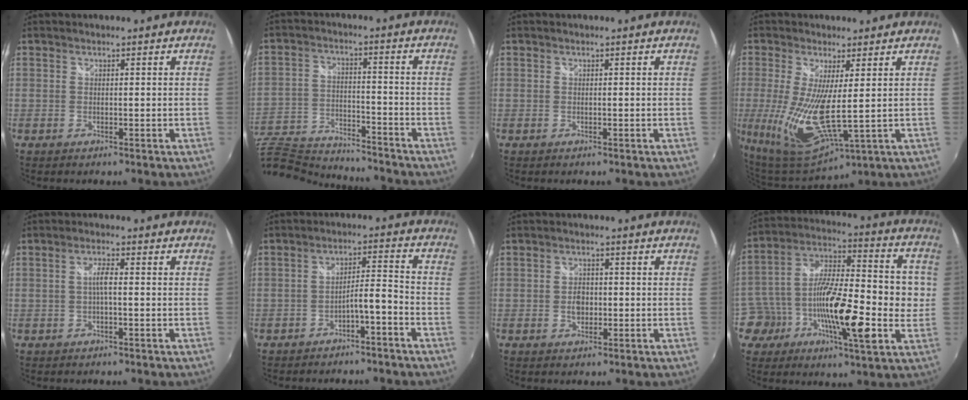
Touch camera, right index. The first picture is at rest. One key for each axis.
{"total": 20.0, "fx": -17.2, "fy": 6.3, "fz": 8.1, "tx": -0.192, "ty": -0.026, "tz": -0.278}
{"total": 0.0}
{"total": 14.8, "fx": 0.3, "fy": 4.0, "fz": 14.2, "tx": -0.297, "ty": -0.036, "tz": 0.017}
{"total": 2.5, "fx": -0.3, "fy": 0.3, "fz": 2.5, "tx": -0.047, "ty": 0.005, "tz": -0.005}
{"total": 4.7, "fx": -3.2, "fy": 0.5, "fz": 3.3, "tx": -0.065, "ty": 0.013, "tz": -0.047}
{"total": 3.0, "fx": -0.6, "fy": 2.3, "fz": 1.8, "tx": -0.031, "ty": 0.002, "tz": -0.009}
{"total": 19.4, "fx": -2.8, "fy": 8.0, "fz": 17.4, "tx": -0.323, "ty": 0.012, "tz": -0.057}